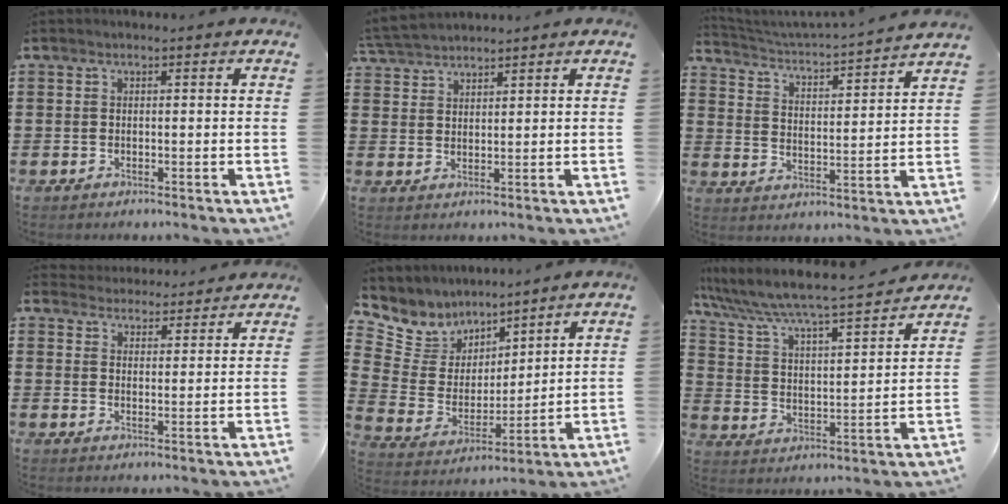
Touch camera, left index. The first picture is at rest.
{"total": 3.6, "force": [3.5, 0.3, 0.7], "torque": [-0.024, -0.005, 0.066]}
{"total": 2.9, "force": [2.7, -0.3, 0.7], "torque": [-0.033, -0.033, 0.036]}
{"total": 3.8, "force": [3.8, 0.4, -0.3], "torque": [-0.008, -0.016, 0.069]}
{"total": 7.8, "force": [5.9, 5.0, 0.1], "torque": [-0.057, -0.048, 0.114]}
{"total": 6.3, "force": [5.7, 0.0, 2.6], "torque": [-0.079, -0.046, 0.088]}